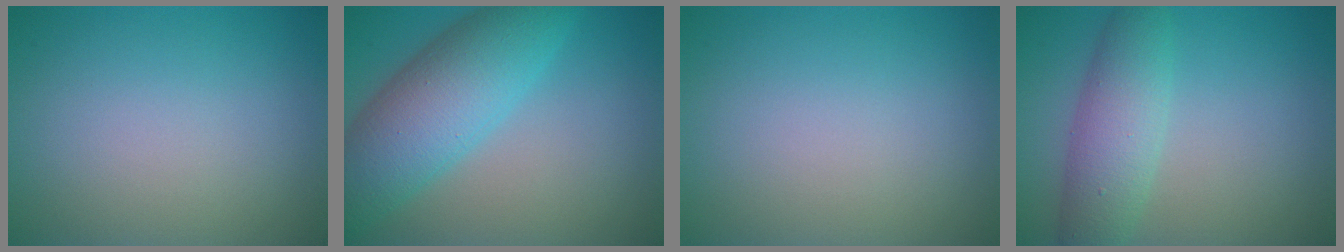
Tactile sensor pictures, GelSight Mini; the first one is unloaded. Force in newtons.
{"total": 8.3, "press": 8.3, "slide": 0.4}
{"total": 0.0}
{"total": 4.7, "press": 4.7, "slide": 0.2}